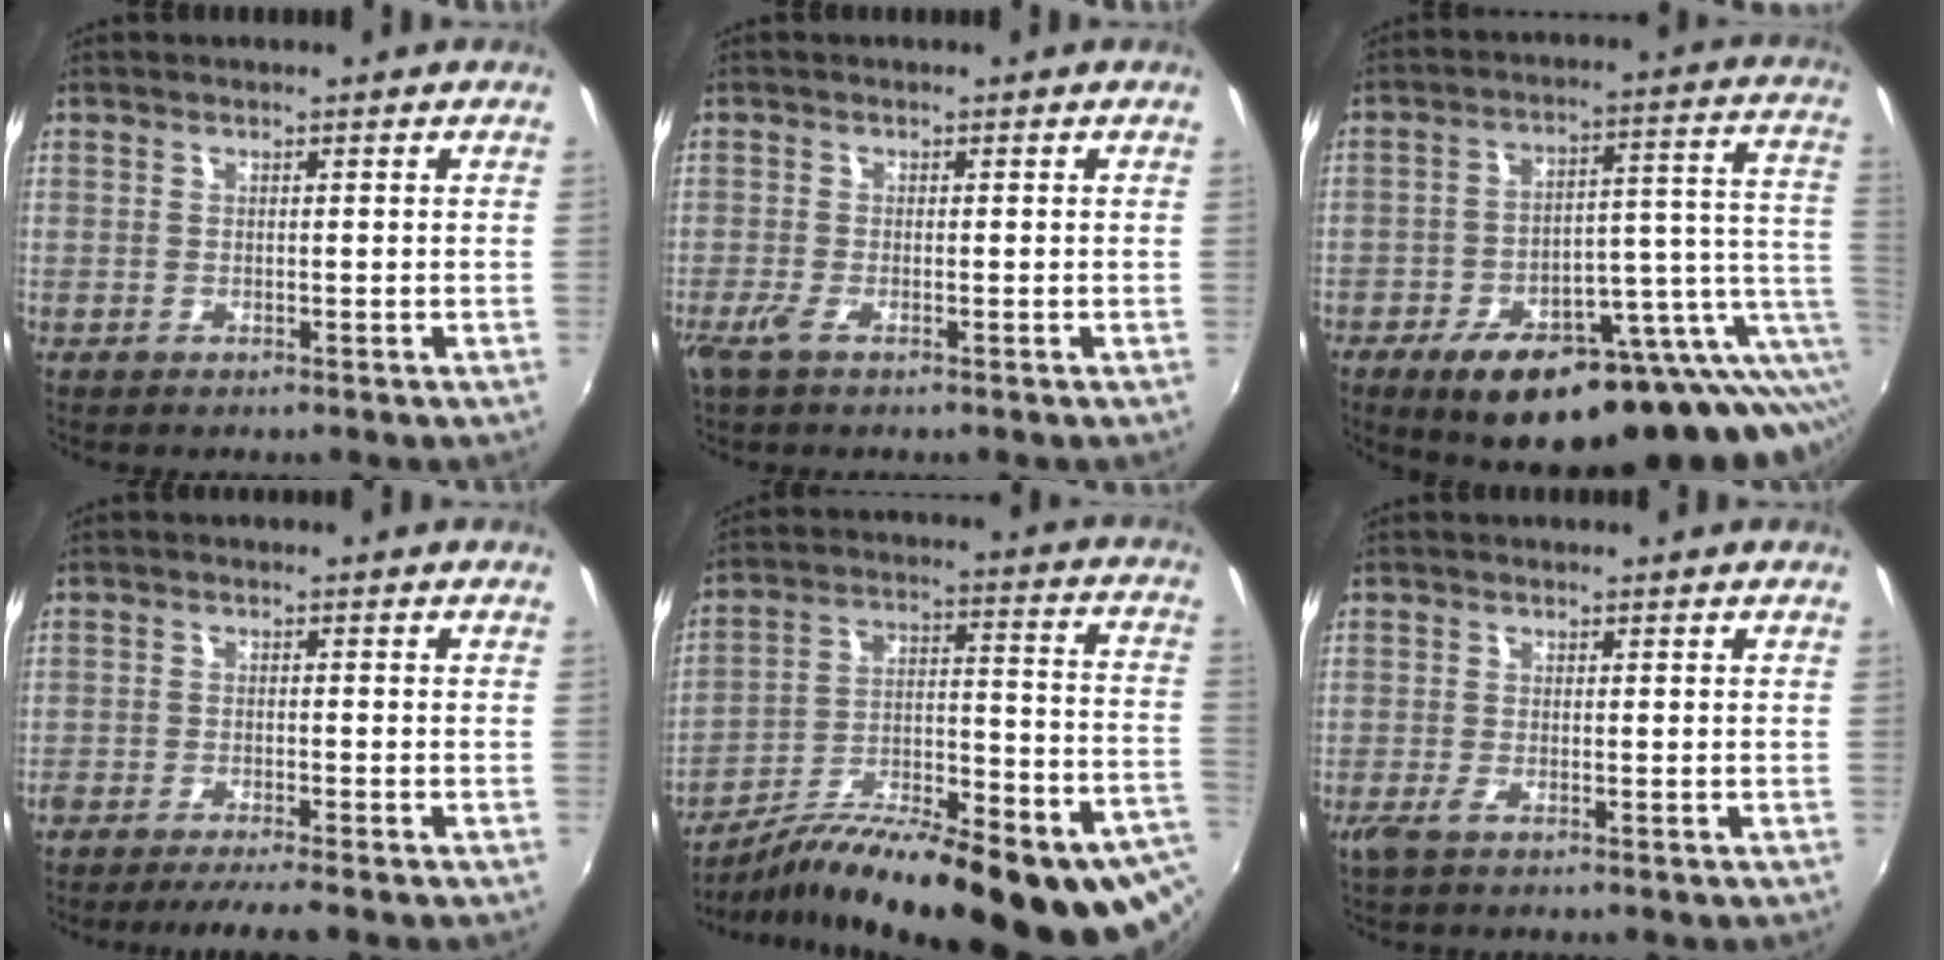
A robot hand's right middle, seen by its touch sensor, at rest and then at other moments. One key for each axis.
{"total": 2.0, "fx": -1.2, "fy": 0.0, "fz": 1.6, "tx": -0.035, "ty": -0.008, "tz": -0.024}
{"total": 25.9, "fx": -13.3, "fy": 9.8, "fz": 20.0, "tx": -0.263, "ty": 0.002, "tz": -0.176}
{"total": 5.1, "fx": -4.5, "fy": -0.3, "fz": 2.3, "tx": -0.057, "ty": -0.007, "tz": -0.075}
{"total": 30.2, "fx": -20.9, "fy": 6.9, "fz": 20.6, "tx": -0.277, "ty": -0.031, "tz": -0.304}
{"total": 1.7, "fx": -1.0, "fy": 0.0, "fz": 1.4, "tx": -0.029, "ty": -0.006, "tz": -0.018}